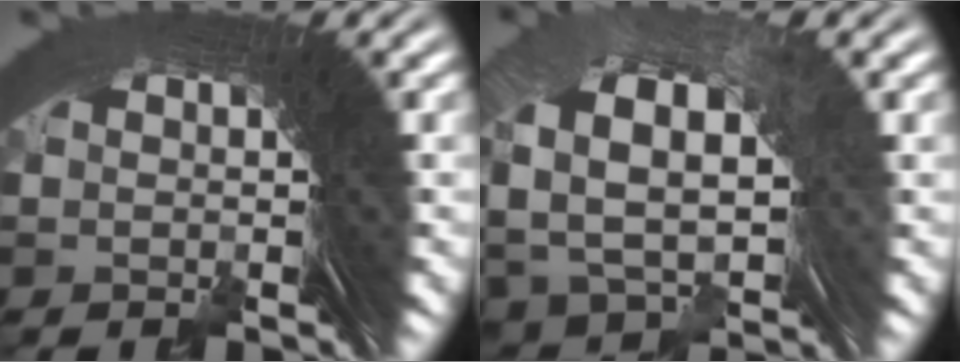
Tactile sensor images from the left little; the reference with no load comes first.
{"total": 7.3, "force": [0.1, 5.2, 5.2], "torque": [-0.123, -0.019, 0.018]}